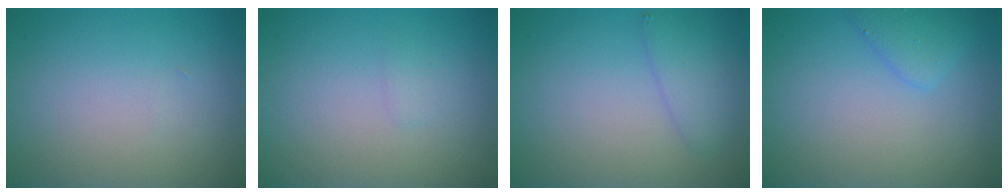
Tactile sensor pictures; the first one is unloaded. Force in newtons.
{"total": 0.7, "press": 0.7, "slide": 0.1}
{"total": 2.3, "press": 2.3, "slide": 0.1}
{"total": 2.0, "press": 2.0, "slide": 0.0}